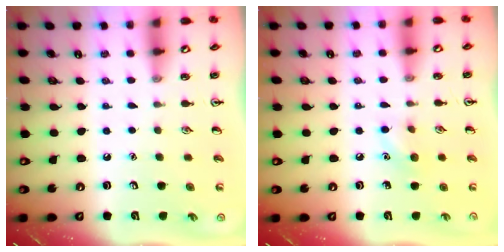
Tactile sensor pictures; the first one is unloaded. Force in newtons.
{"total": 6.4, "press": 6.2, "slide": 1.7}